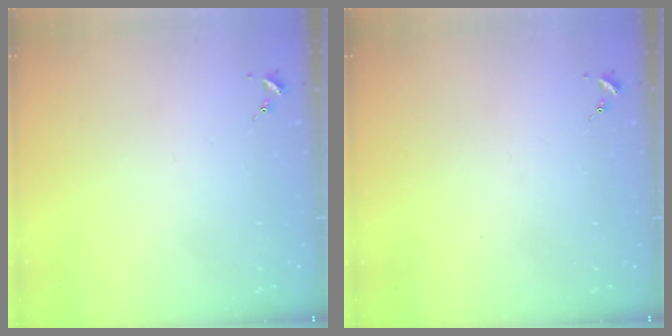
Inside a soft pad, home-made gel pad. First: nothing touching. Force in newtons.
{"total": 0.0}